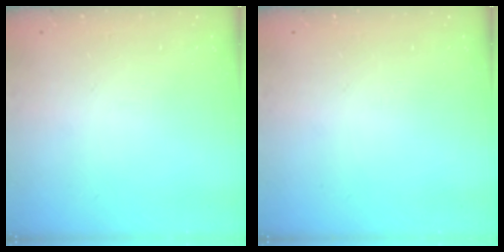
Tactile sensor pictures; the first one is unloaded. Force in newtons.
{"total": 0.0}